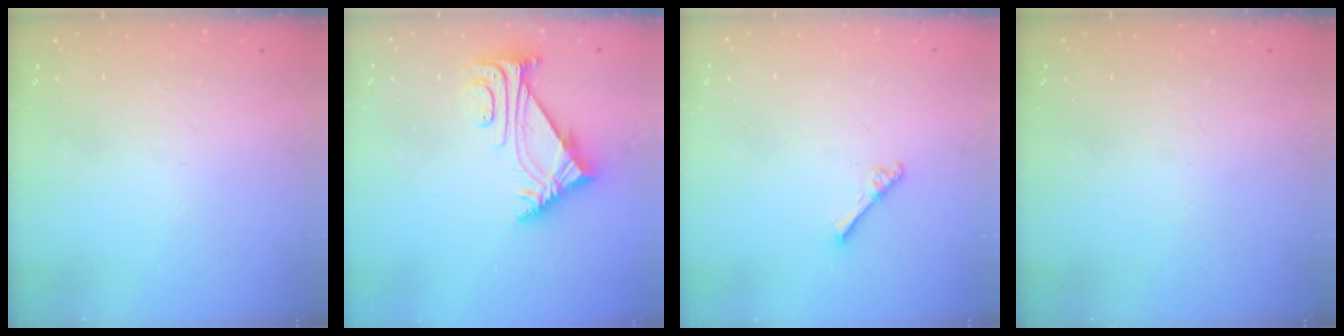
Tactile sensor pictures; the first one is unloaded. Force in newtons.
{"total": 5.9, "press": 5.8, "slide": 1.1}
{"total": 4.0, "press": 4.0, "slide": 0.5}
{"total": 0.0}